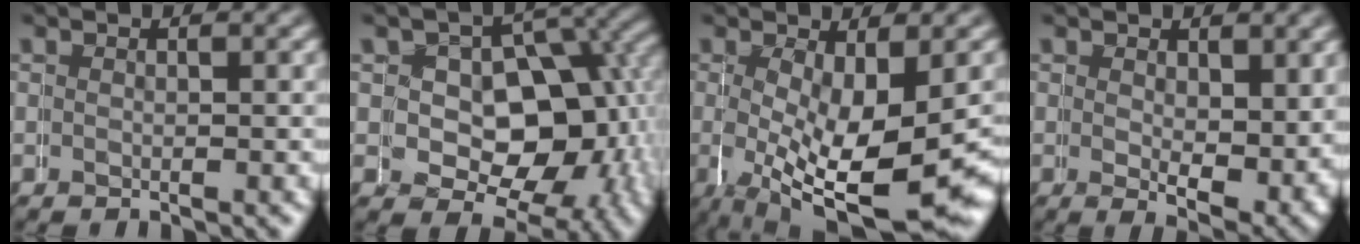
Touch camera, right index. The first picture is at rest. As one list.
[{"total": 10.2, "force": [0.0, 8.4, 5.7], "torque": [-0.095, -0.058, 0.019]}, {"total": 9.3, "force": [-1.8, 3.2, 8.5], "torque": [-0.146, -0.038, -0.004]}, {"total": 4.3, "force": [0.8, 2.1, 3.7], "torque": [-0.054, -0.021, 0.022]}]